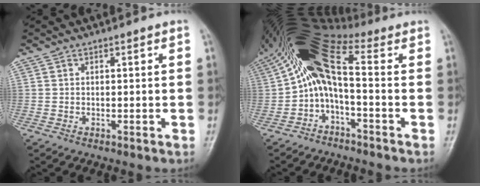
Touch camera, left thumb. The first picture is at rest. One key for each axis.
{"total": 10.7, "fx": -0.4, "fy": 4.1, "fz": 9.9, "tx": -0.186, "ty": 0.065, "tz": -0.024}